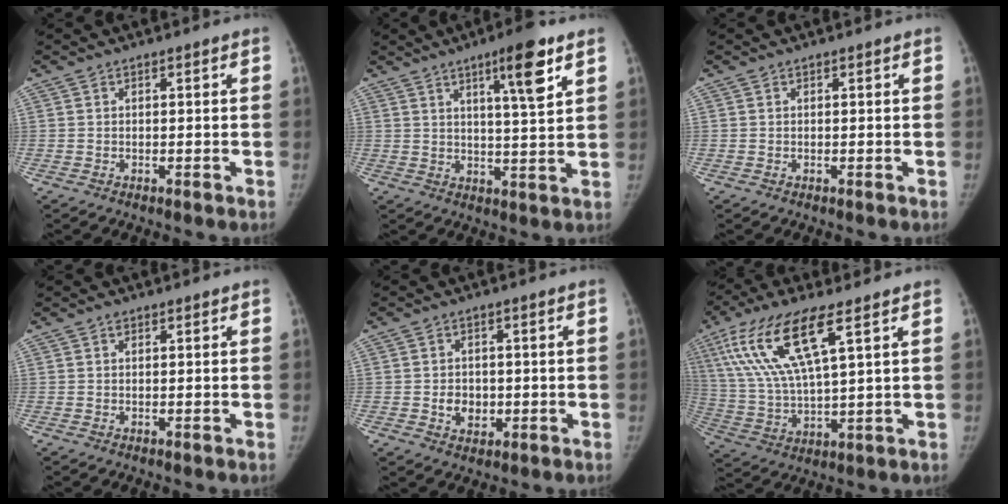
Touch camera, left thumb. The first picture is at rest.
{"total": 9.4, "force": [5.1, 1.1, 7.9], "torque": [-0.114, -0.027, 0.077]}
{"total": 0.0}
{"total": 0.6, "force": [0.3, 0.5, 0.2], "torque": [0.004, -0.001, 0.003]}
{"total": 4.4, "force": [-0.7, 3.7, 2.3], "torque": [-0.014, 0.004, -0.005]}
{"total": 16.4, "force": [7.3, 4.4, 14.0], "torque": [-0.302, -0.016, 0.146]}